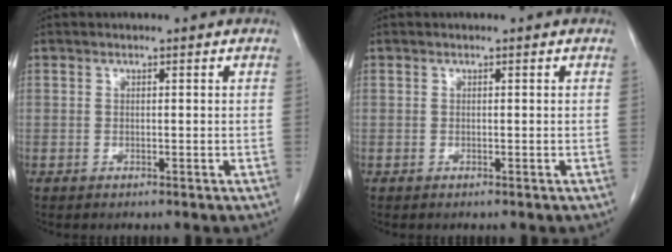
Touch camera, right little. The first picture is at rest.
{"total": 0.0}